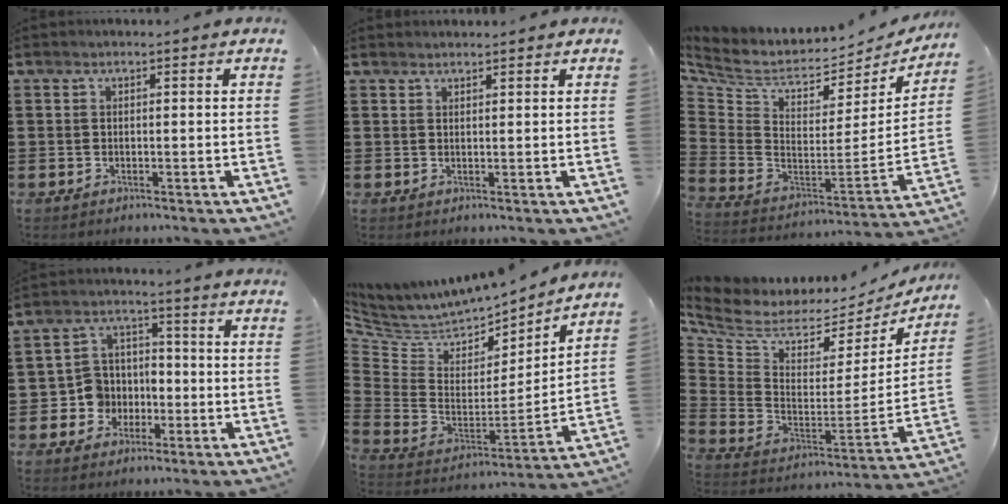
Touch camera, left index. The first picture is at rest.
{"total": 1.1, "force": [1.1, 0.1, 0.0], "torque": [-0.002, -0.001, 0.022]}
{"total": 4.8, "force": [3.4, 2.5, 2.2], "torque": [-0.070, -0.044, 0.055]}
{"total": 6.5, "force": [-1.8, 6.1, 1.6], "torque": [-0.062, 0.014, -0.034]}
{"total": 4.9, "force": [4.6, 1.9, 0.3], "torque": [-0.044, -0.054, 0.077]}
{"total": 5.2, "force": [4.3, 2.3, 1.8], "torque": [-0.068, -0.050, 0.071]}